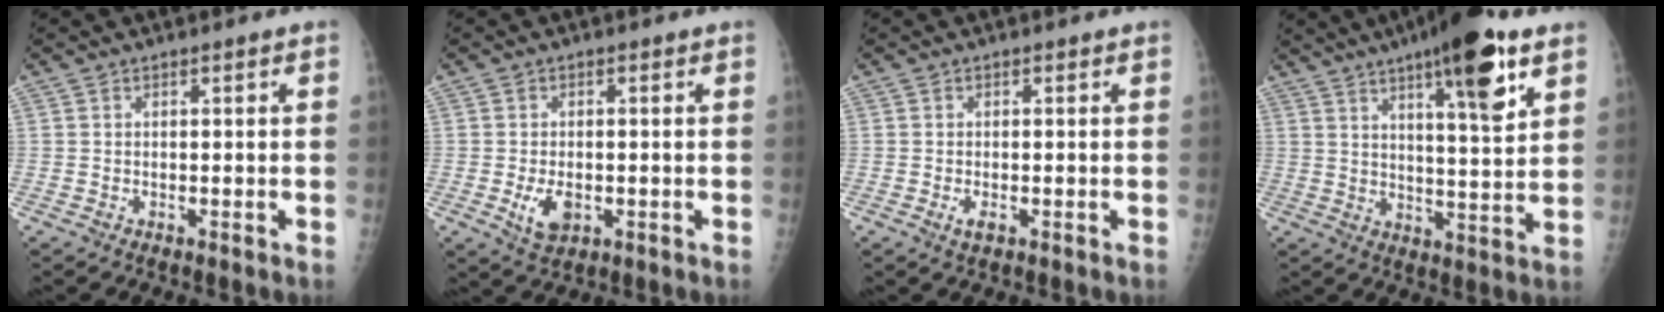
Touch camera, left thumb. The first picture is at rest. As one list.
[{"total": 4.9, "force": [-1.2, 3.0, 3.7], "torque": [-0.060, -0.005, -0.014]}, {"total": 1.6, "force": [-0.7, 0.6, 1.3], "torque": [-0.026, -0.002, -0.014]}, {"total": 15.6, "force": [8.7, 3.4, 12.5], "torque": [-0.170, -0.036, 0.129]}]